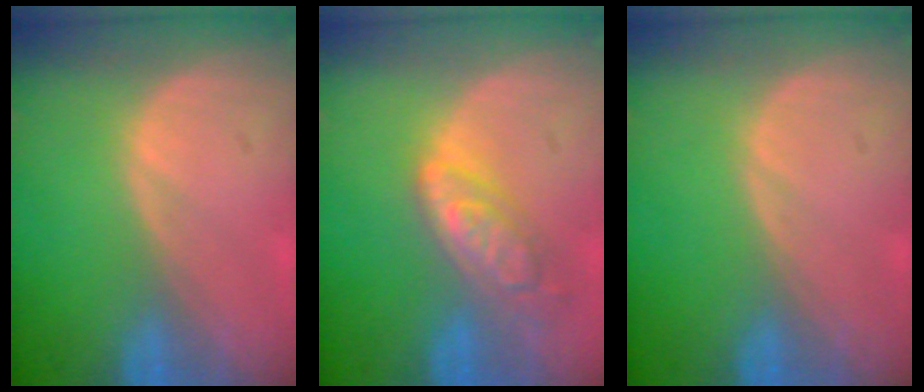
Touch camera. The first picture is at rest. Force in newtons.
{"total": 6.3, "press": 5.6, "slide": 2.9}
{"total": 0.0}